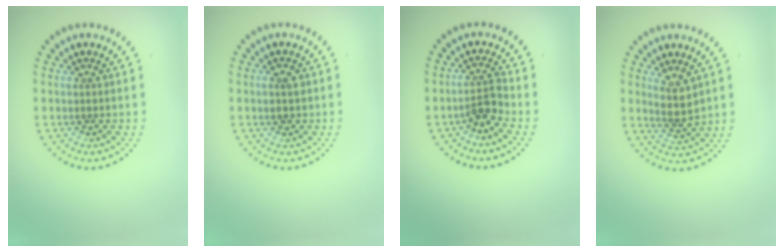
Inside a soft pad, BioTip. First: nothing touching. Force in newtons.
{"total": 1.4, "press": 1.4, "slide": 0.2}
{"total": 2.2, "press": 1.8, "slide": 1.4}
{"total": 2.7, "press": 2.3, "slide": 1.3}